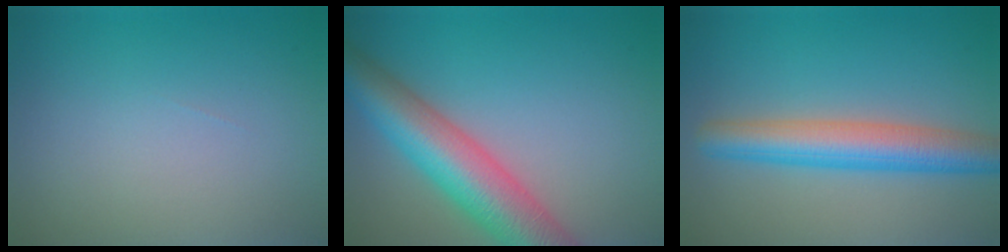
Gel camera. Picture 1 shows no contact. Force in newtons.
{"total": 8.8, "press": 8.8, "slide": 0.3}
{"total": 5.9, "press": 5.9, "slide": 0.3}